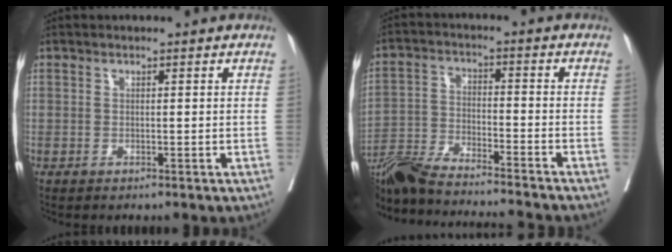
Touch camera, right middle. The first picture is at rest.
{"total": 18.0, "force": [-16.4, 0.4, 7.5], "torque": [-0.144, -0.024, -0.273]}